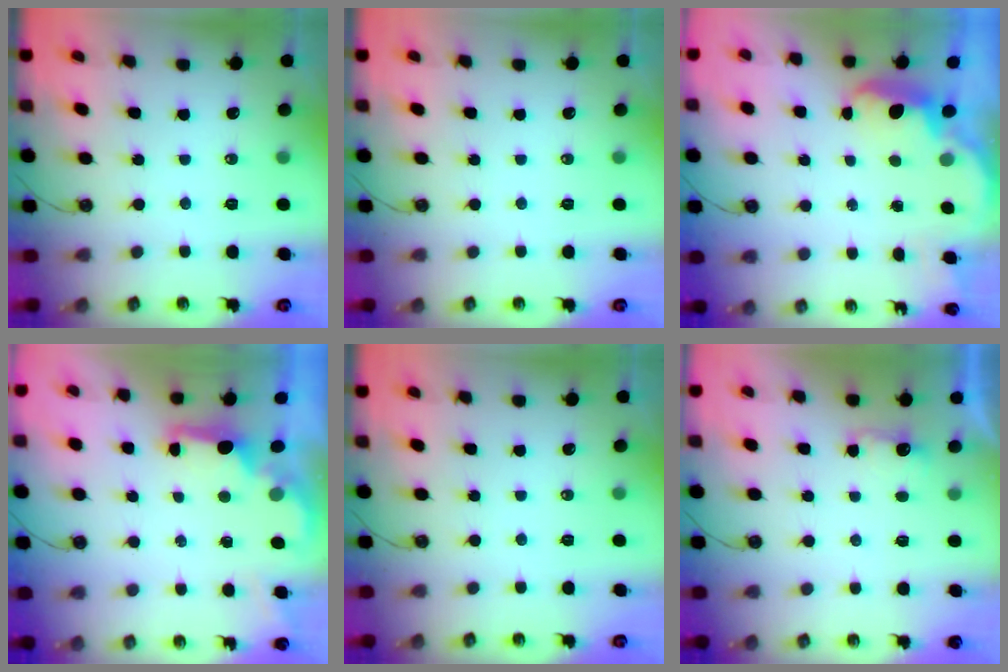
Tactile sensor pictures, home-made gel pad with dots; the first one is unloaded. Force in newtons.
{"total": 0.0}
{"total": 3.5, "press": 3.5, "slide": 0.7}
{"total": 1.9, "press": 1.8, "slide": 0.8}
{"total": 0.0}
{"total": 2.4, "press": 2.3, "slide": 0.8}